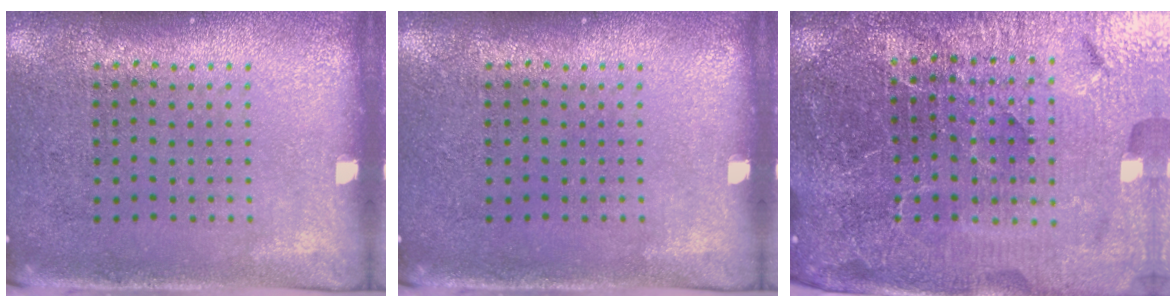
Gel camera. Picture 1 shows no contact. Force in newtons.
{"total": 0.0}
{"total": 6.1, "press": 5.4, "slide": 2.9}